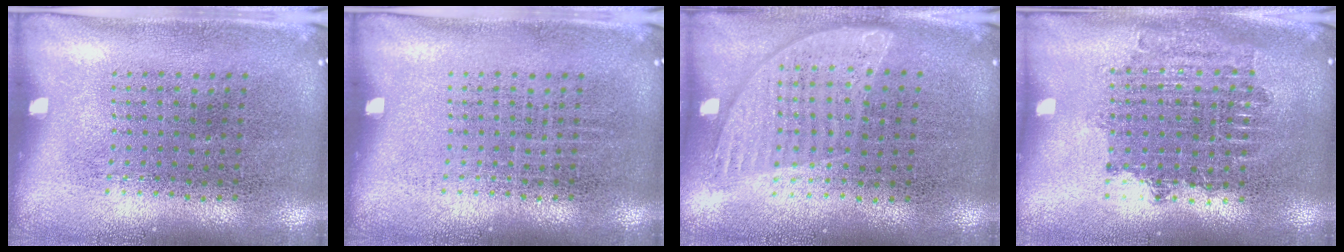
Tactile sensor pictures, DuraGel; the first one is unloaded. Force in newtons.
{"total": 0.0}
{"total": 0.8, "press": 0.8, "slide": 0.2}
{"total": 1.7, "press": 1.4, "slide": 1.0}